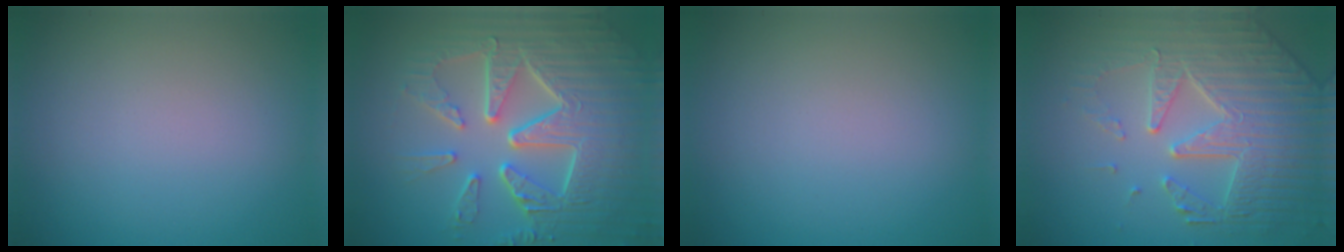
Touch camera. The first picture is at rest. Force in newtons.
{"total": 9.7, "press": 6.5, "slide": 7.2}
{"total": 0.0}
{"total": 6.8, "press": 5.5, "slide": 4.0}